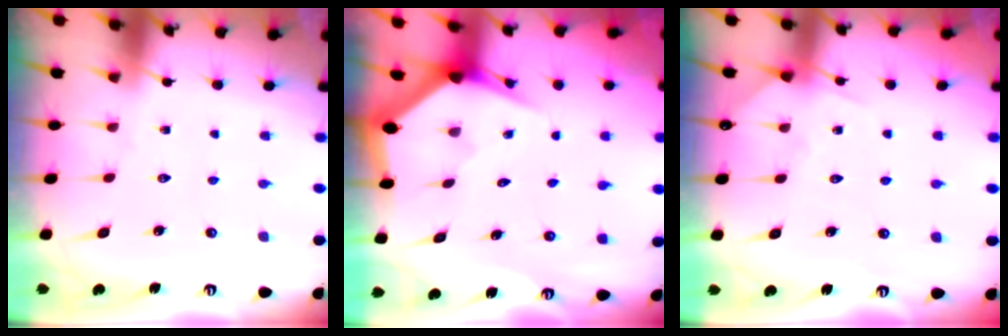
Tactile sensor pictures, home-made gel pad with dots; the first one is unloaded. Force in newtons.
{"total": 2.7, "press": 2.7, "slide": 0.2}
{"total": 5.5, "press": 5.5, "slide": 0.7}